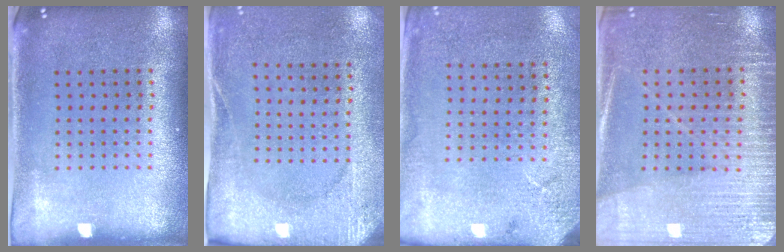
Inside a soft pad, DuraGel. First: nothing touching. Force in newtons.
{"total": 2.6, "press": 2.2, "slide": 1.4}
{"total": 2.6, "press": 2.1, "slide": 1.5}
{"total": 3.2, "press": 3.0, "slide": 1.0}